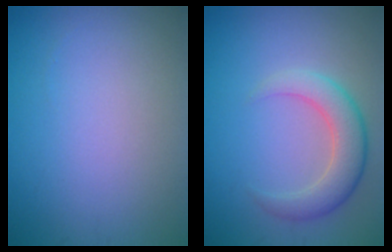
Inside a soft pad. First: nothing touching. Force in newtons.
{"total": 4.0, "press": 4.0, "slide": 0.3}